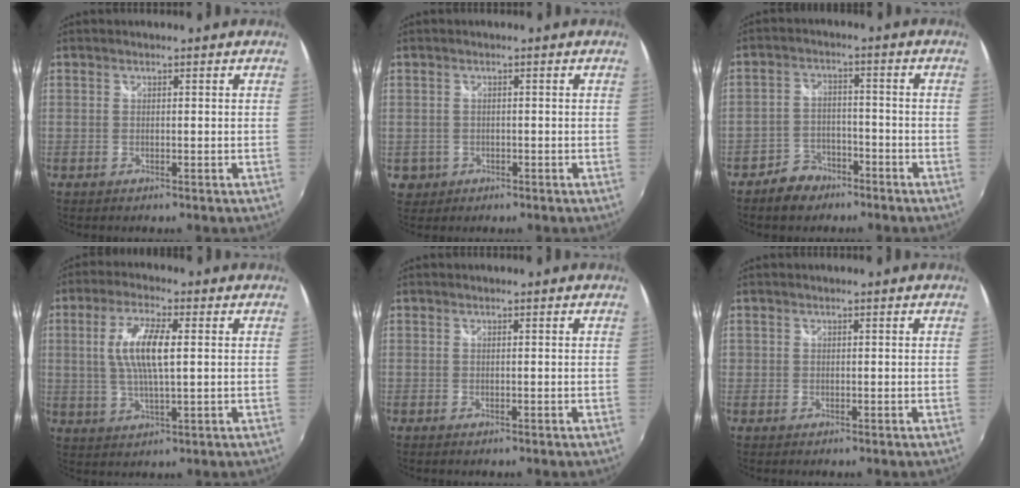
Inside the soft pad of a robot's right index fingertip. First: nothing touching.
{"total": 3.1, "force": [-0.6, 3.0, 0.7], "torque": [-0.020, 0.000, -0.002]}
{"total": 6.0, "force": [-4.6, 3.7, 1.2], "torque": [-0.039, 0.017, -0.070]}
{"total": 9.2, "force": [1.3, 2.4, 8.8], "torque": [-0.175, 0.004, 0.026]}
{"total": 0.0}
{"total": 0.6, "force": [-0.2, 0.6, 0.0], "torque": [0.001, -0.003, -0.004]}